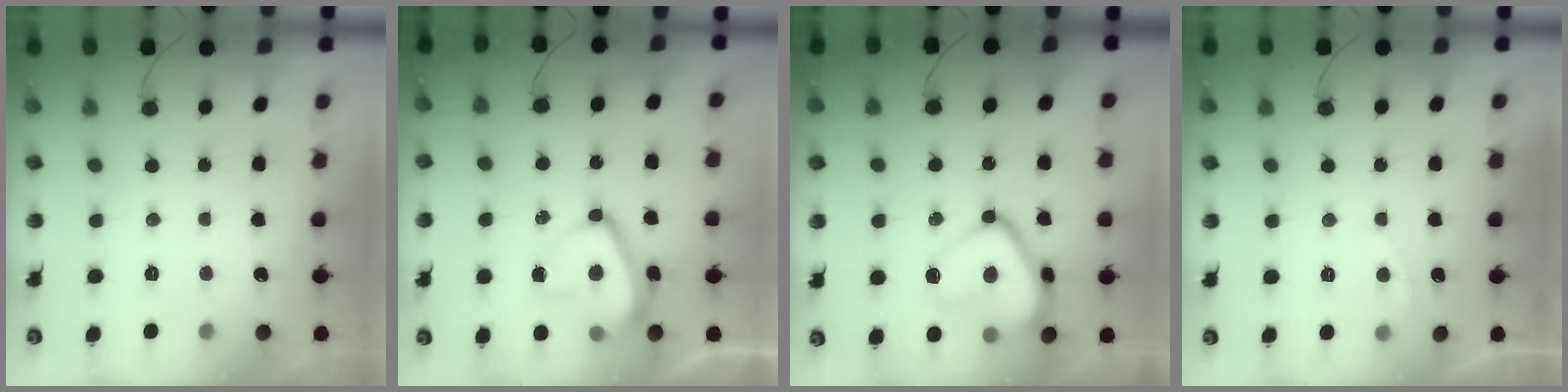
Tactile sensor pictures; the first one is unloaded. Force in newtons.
{"total": 14.6, "press": 14.5, "slide": 1.4}
{"total": 16.4, "press": 16.4, "slide": 1.6}
{"total": 0.5, "press": 0.2, "slide": 0.5}